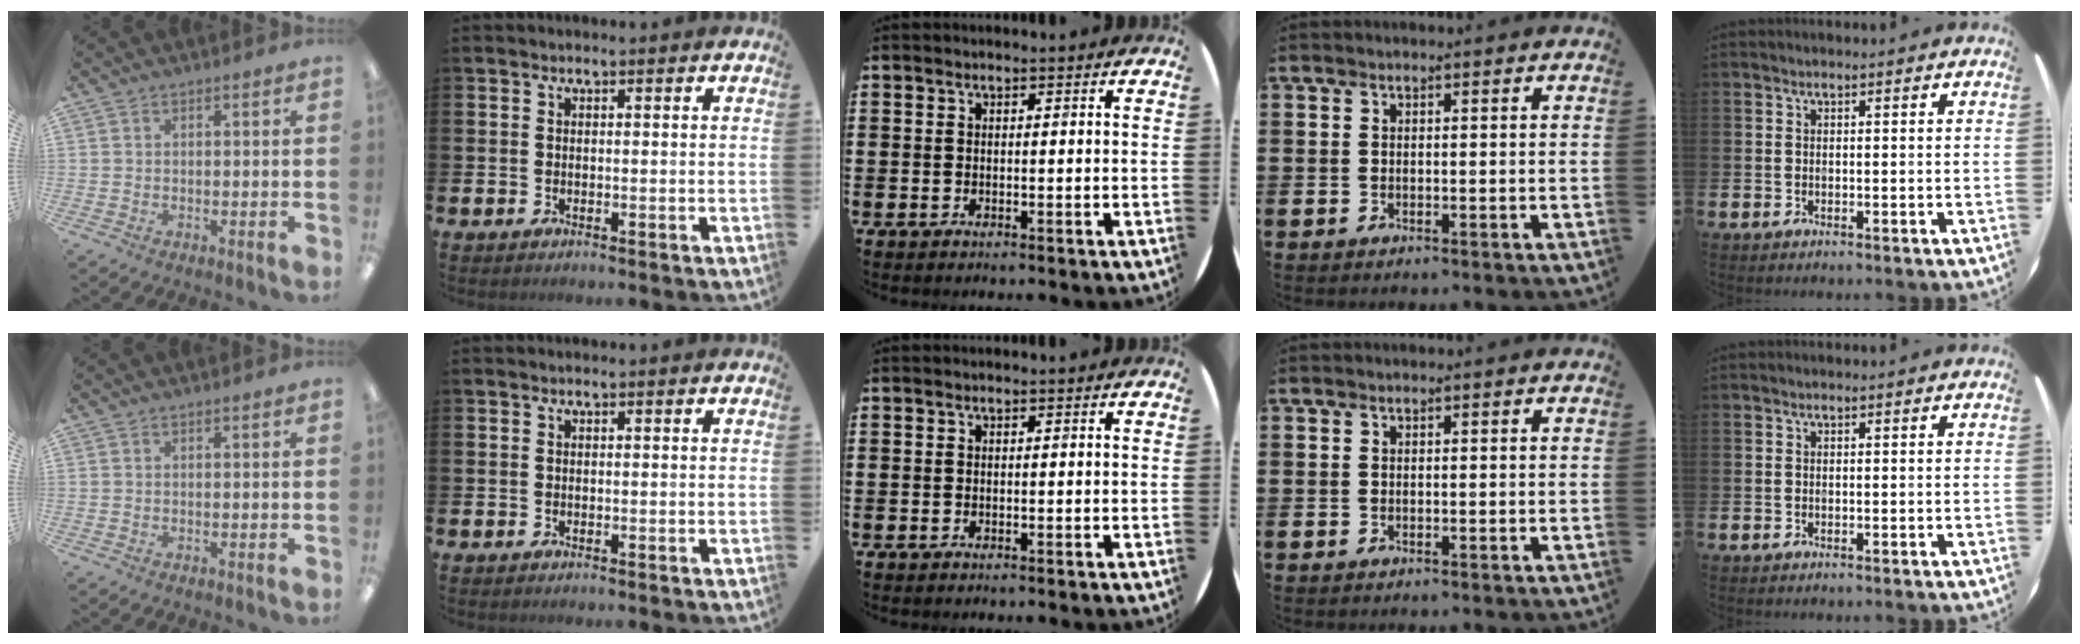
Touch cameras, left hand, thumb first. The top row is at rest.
{}